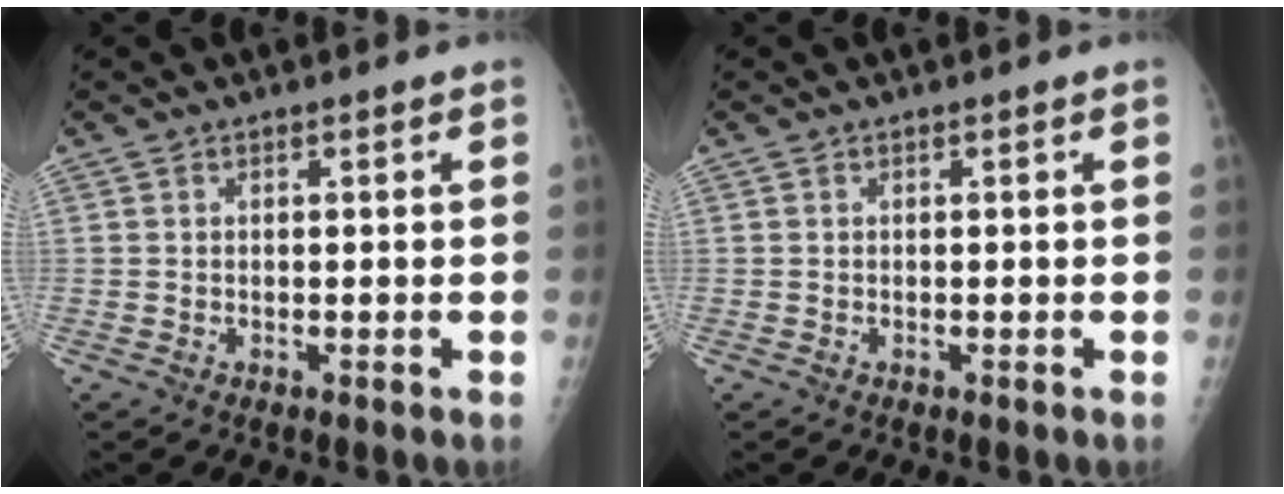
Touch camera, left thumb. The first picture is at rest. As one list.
[{"total": 0.0}]